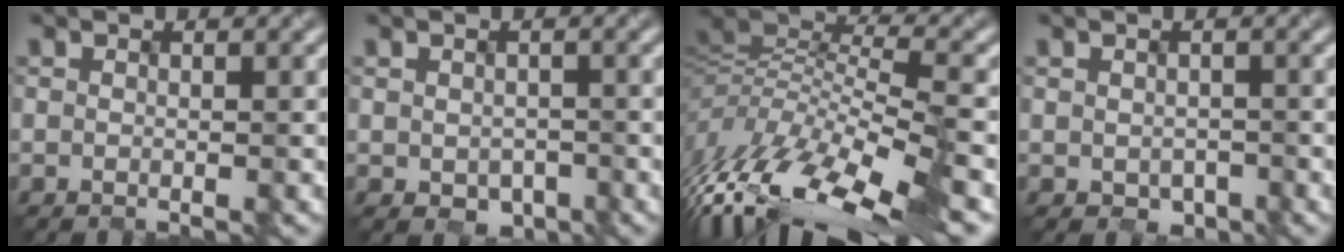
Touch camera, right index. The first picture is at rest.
{"total": 1.6, "force": [-0.6, 1.3, 0.6], "torque": [-0.007, -0.010, 0.000]}
{"total": 12.5, "force": [-6.9, 4.4, 9.5], "torque": [-0.199, 0.009, -0.119]}
{"total": 1.1, "force": [-0.5, 0.9, 0.2], "torque": [-0.005, -0.008, 0.001]}